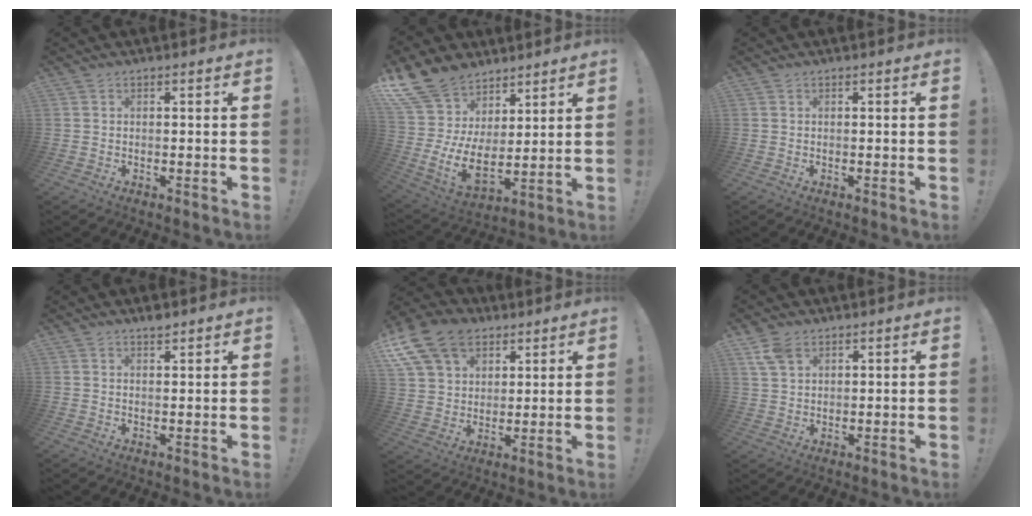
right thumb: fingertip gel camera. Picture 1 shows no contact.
{"total": 15.8, "force": [6.5, 10.6, 9.7], "torque": [-0.211, -0.062, 0.128]}
{"total": 0.0}
{"total": 2.0, "force": [1.8, 0.4, 0.7], "torque": [-0.002, -0.010, 0.030]}
{"total": 16.5, "force": [8.6, 11.6, 7.9], "torque": [-0.143, -0.038, 0.167]}
{"total": 6.0, "force": [3.6, 3.5, 3.4], "torque": [-0.059, -0.010, 0.070]}